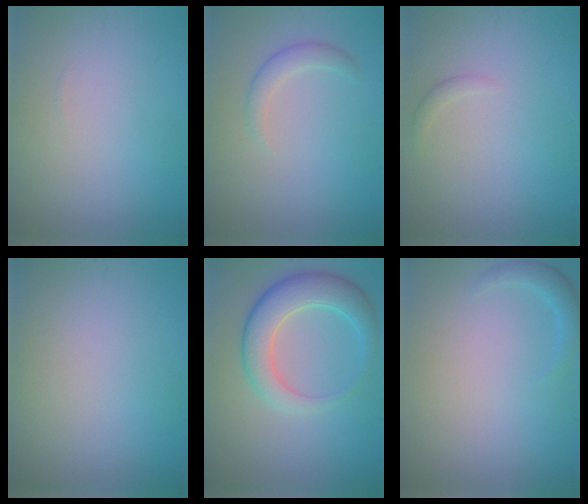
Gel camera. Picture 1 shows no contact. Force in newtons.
{"total": 1.6, "press": 1.6, "slide": 0.1}
{"total": 0.7, "press": 0.7, "slide": 0.1}
{"total": 0.0}
{"total": 5.6, "press": 5.6, "slide": 0.3}
{"total": 1.5, "press": 1.5, "slide": 0.0}